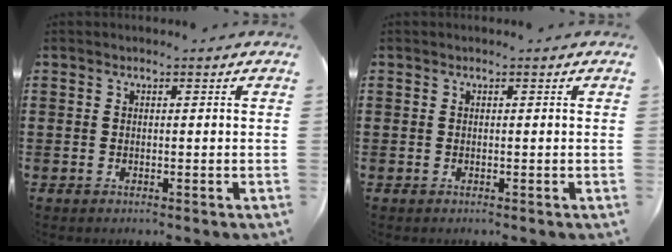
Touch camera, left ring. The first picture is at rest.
{"total": 0.0}